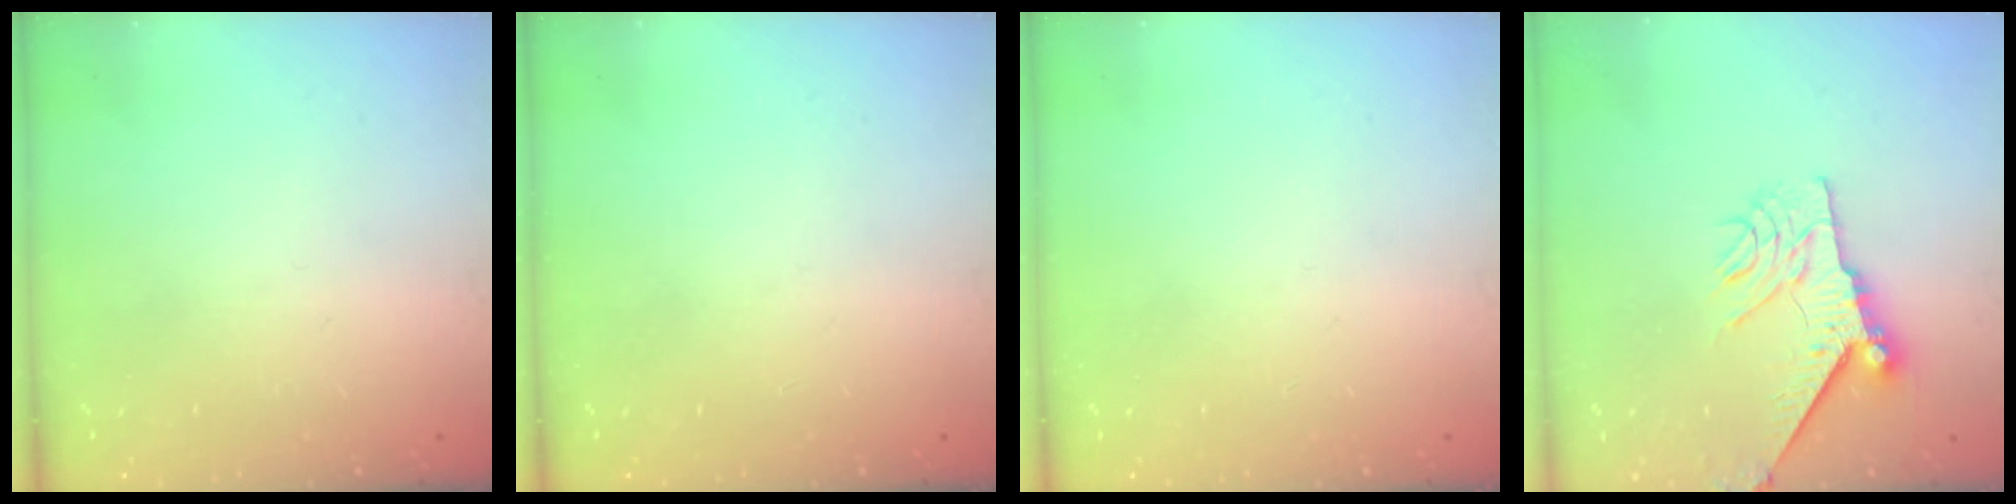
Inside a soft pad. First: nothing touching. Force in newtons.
{"total": 0.0}
{"total": 0.0}
{"total": 9.3, "press": 9.2, "slide": 1.1}